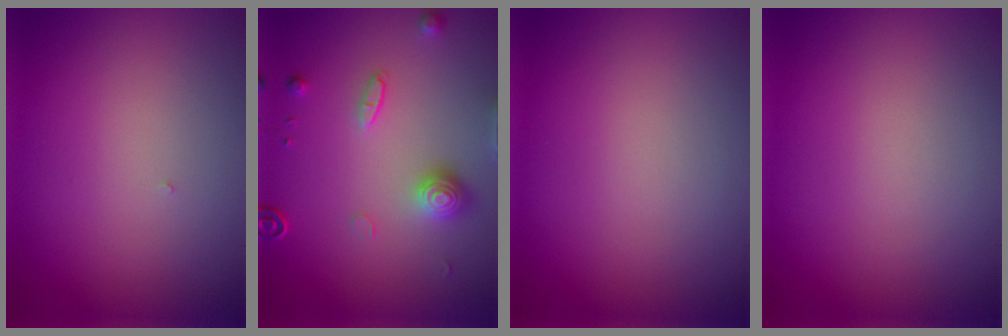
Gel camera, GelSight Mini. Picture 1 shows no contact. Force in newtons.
{"total": 3.0, "press": 2.8, "slide": 0.9}
{"total": 0.0}
{"total": 0.0}